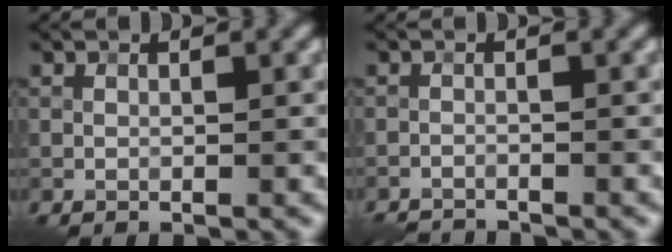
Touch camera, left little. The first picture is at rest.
{"total": 3.2, "force": [-3.1, 0.3, 0.6], "torque": [-0.019, -0.013, -0.057]}